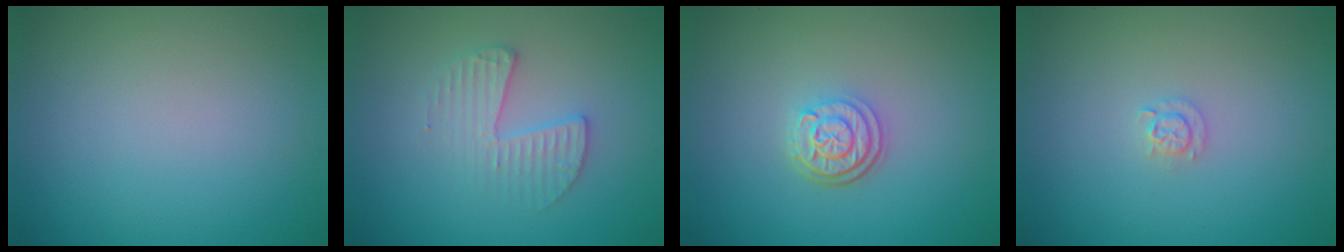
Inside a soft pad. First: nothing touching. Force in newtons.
{"total": 2.7, "press": 2.7, "slide": 0.3}
{"total": 3.1, "press": 2.5, "slide": 1.8}
{"total": 1.1, "press": 1.1, "slide": 0.2}